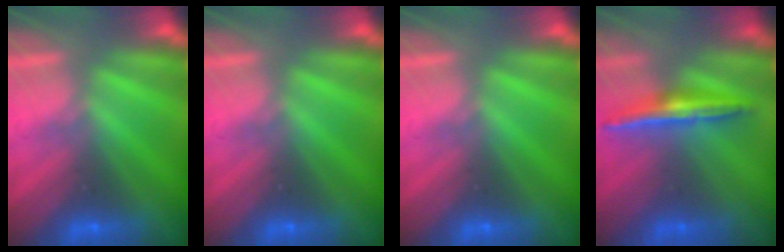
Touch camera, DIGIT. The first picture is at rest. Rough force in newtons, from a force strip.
{"total": 0.0}
{"total": 0.0}
{"total": 1.5}